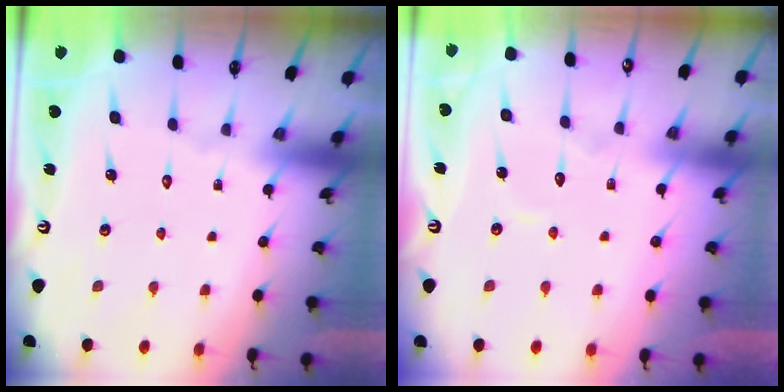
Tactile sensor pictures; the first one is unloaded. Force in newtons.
{"total": 5.8, "press": 5.8, "slide": 0.5}